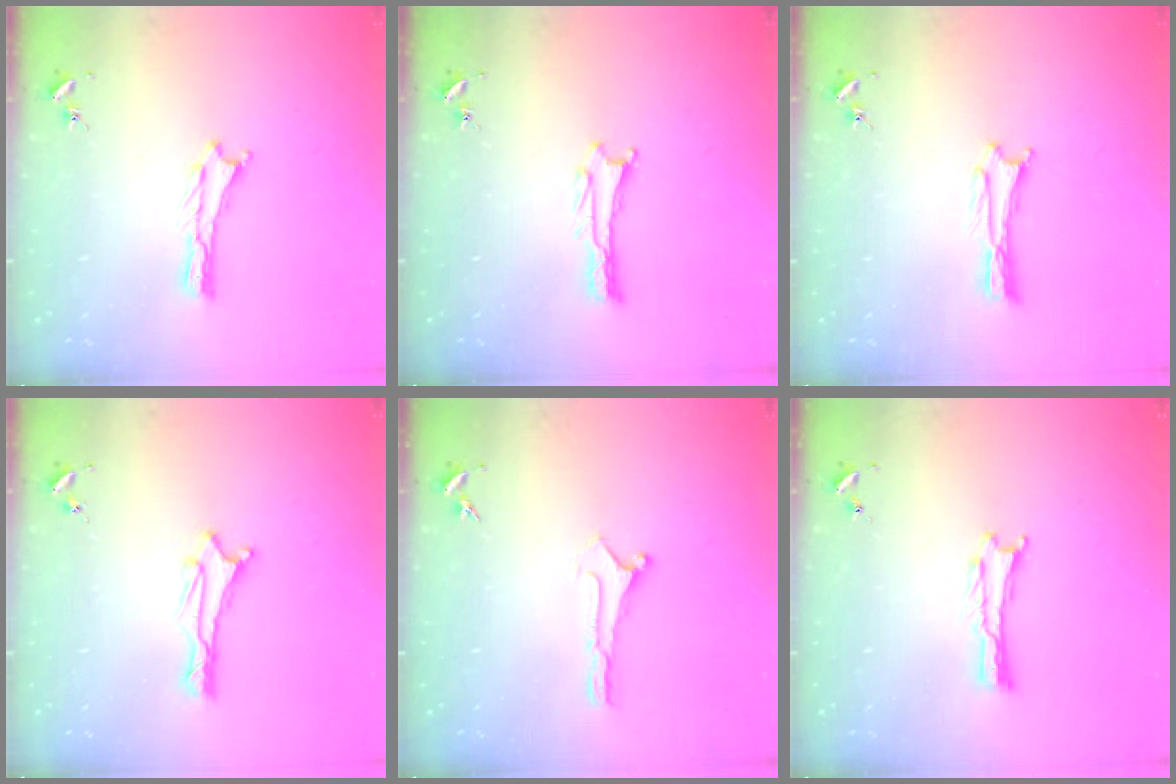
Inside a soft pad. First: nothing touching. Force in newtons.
{"total": 0.8, "press": 0.7, "slide": 0.1}
{"total": 0.0}
{"total": 1.5, "press": 1.5, "slide": 0.2}
{"total": 0.0}
{"total": 0.0}